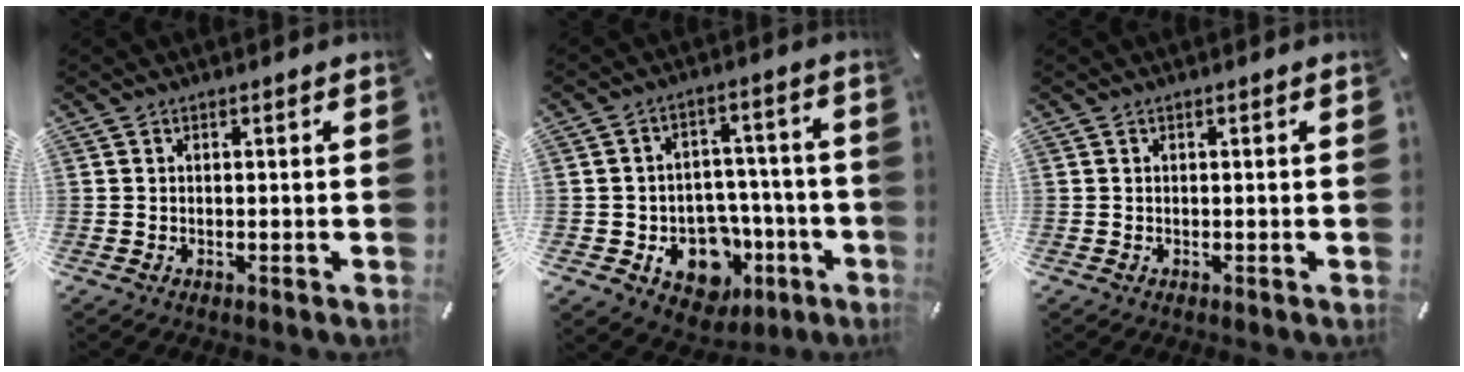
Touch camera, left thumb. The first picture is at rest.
{"total": 11.7, "force": [-4.4, 9.9, 4.4], "torque": [-0.042, 0.026, -0.056]}
{"total": 0.0}